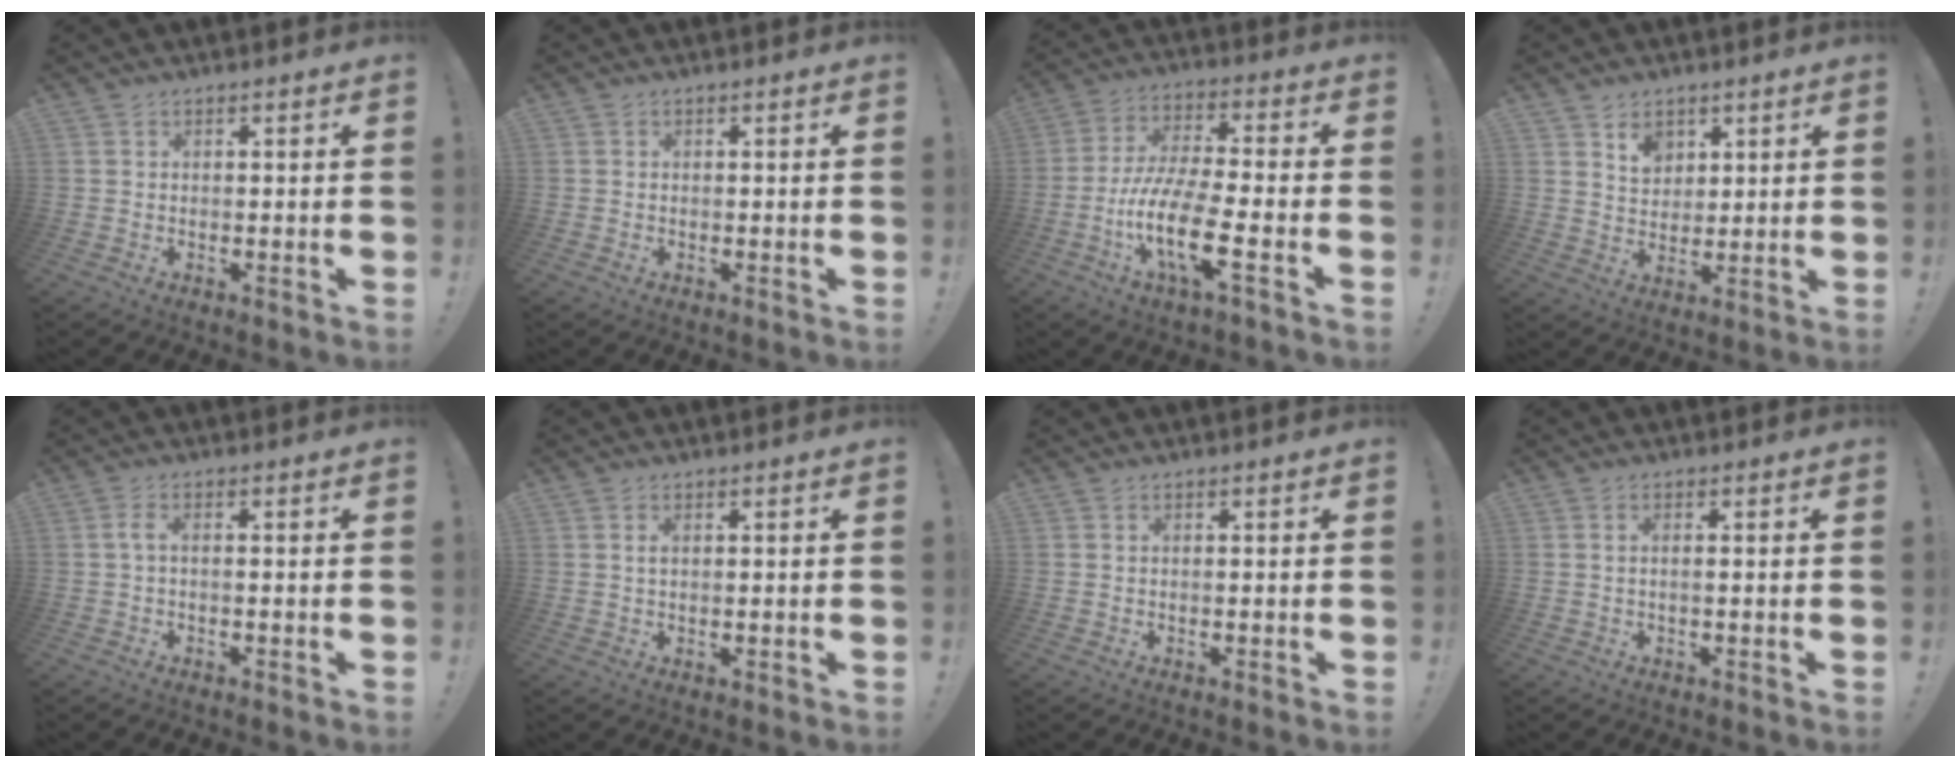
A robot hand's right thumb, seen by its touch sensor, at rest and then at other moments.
{"total": 0.0}
{"total": 17.5, "force": [-6.3, 4.7, 15.7], "torque": [-0.303, 0.013, -0.105]}
{"total": 6.2, "force": [3.7, 4.6, 1.8], "torque": [-0.018, -0.020, 0.066]}
{"total": 2.5, "force": [-0.4, 0.3, 2.4], "torque": [-0.055, 0.003, -0.010]}
{"total": 1.2, "force": [0.5, 0.4, 1.0], "torque": [-0.022, 0.002, 0.008]}
{"total": 0.0}
{"total": 1.4, "force": [-0.1, 0.0, 1.4], "torque": [-0.031, 0.002, -0.002]}